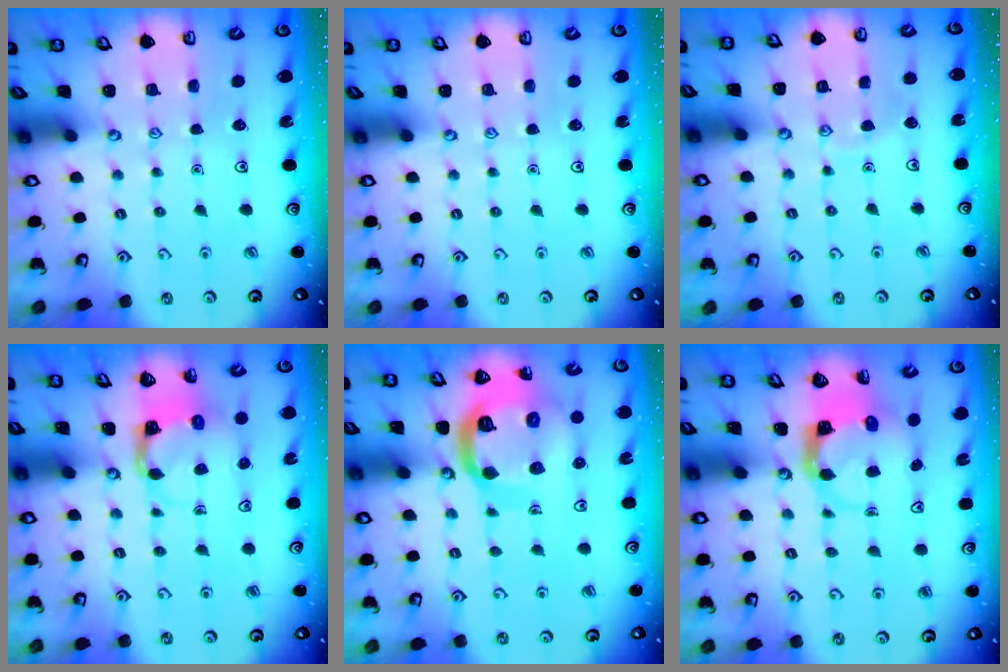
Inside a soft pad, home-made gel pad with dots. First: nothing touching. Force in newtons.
{"total": 0.0}
{"total": 3.4, "press": 3.4, "slide": 0.3}
{"total": 3.9, "press": 3.9, "slide": 0.6}
{"total": 16.5, "press": 16.3, "slide": 2.1}
{"total": 3.7, "press": 3.6, "slide": 0.6}